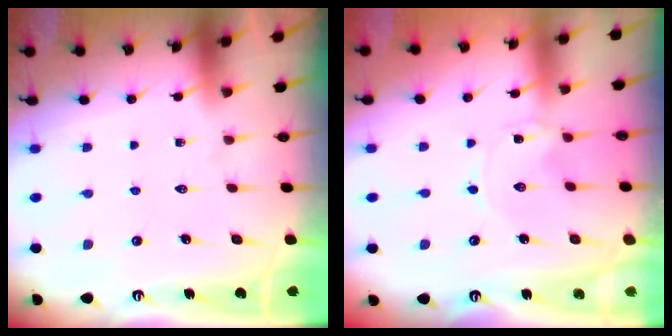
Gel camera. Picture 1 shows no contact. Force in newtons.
{"total": 0.0}